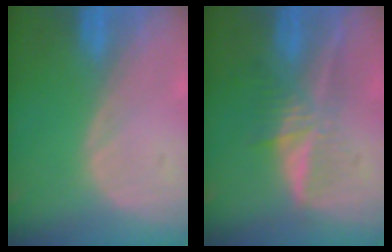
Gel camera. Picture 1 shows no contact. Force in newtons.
{"total": 6.1, "press": 5.7, "slide": 2.1}